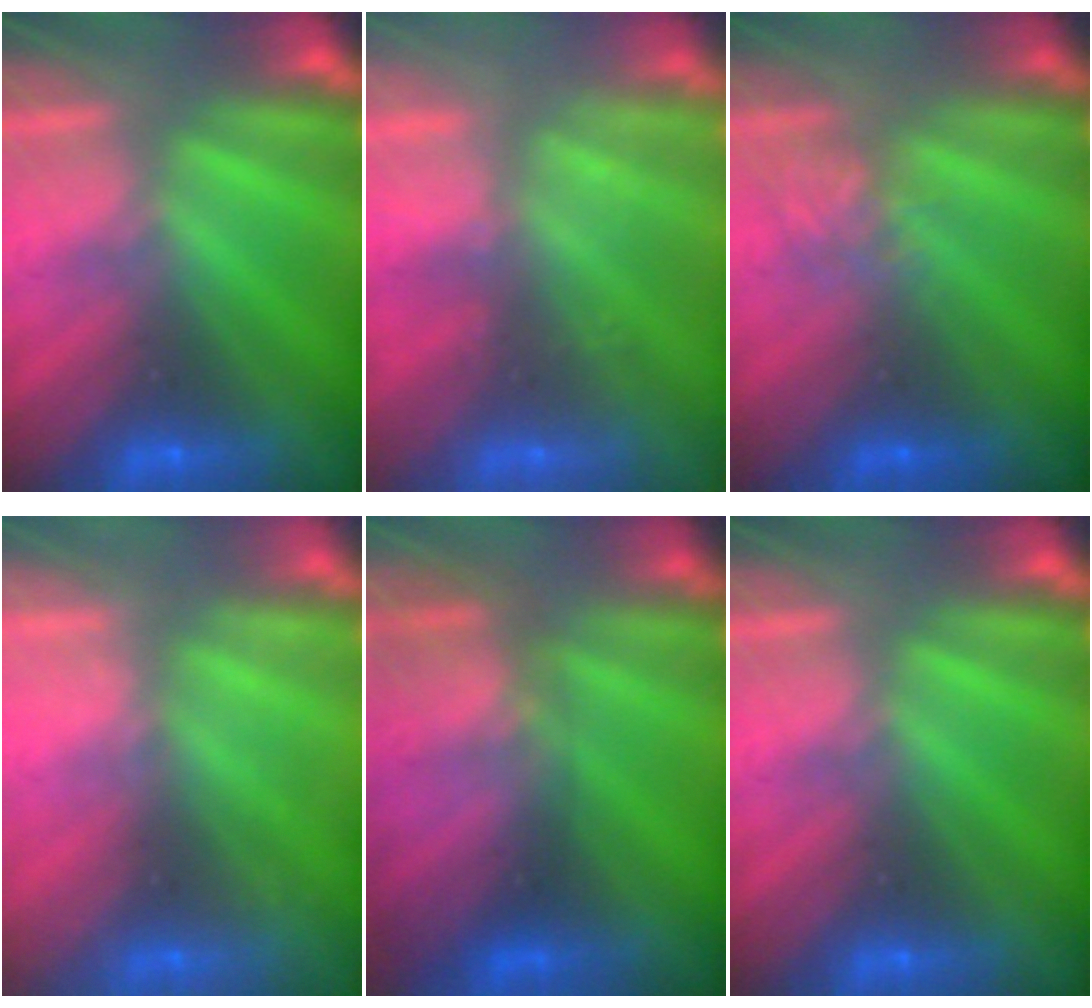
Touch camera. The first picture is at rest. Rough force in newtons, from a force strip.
{"total": 2.3}
{"total": 2.1}
{"total": 2.1}
{"total": 2.8}
{"total": 0.0}